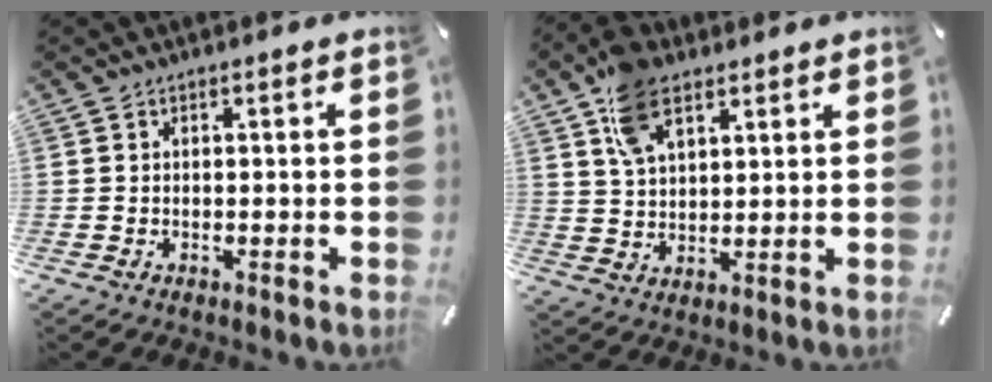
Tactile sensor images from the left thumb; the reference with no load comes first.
{"total": 10.1, "force": [5.6, 5.8, 6.2], "torque": [-0.125, -0.003, 0.109]}